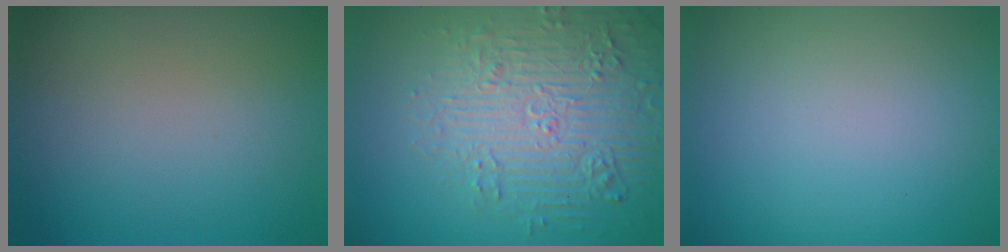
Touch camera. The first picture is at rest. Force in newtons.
{"total": 7.0, "press": 6.9, "slide": 1.6}
{"total": 0.0}